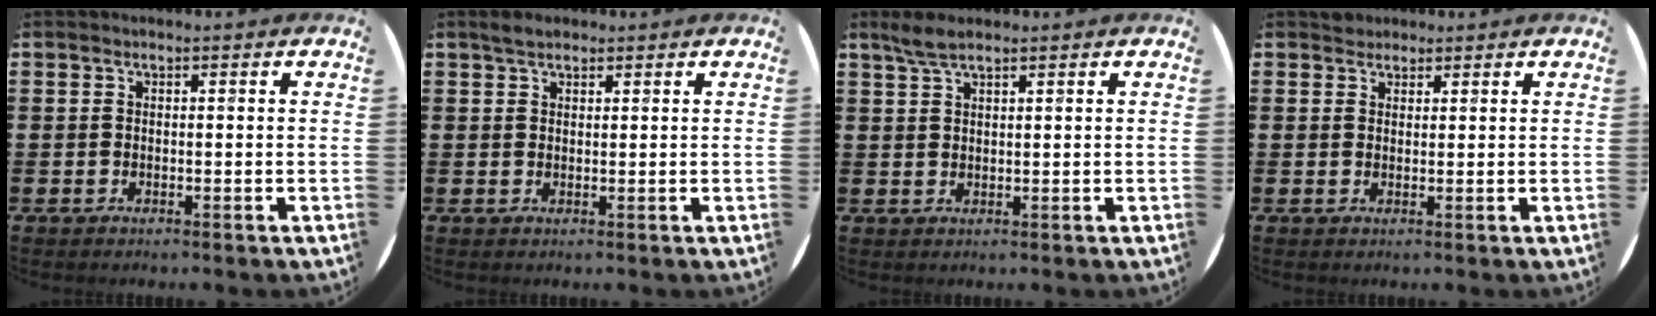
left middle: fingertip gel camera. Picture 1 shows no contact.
{"total": 1.7, "force": [1.4, 0.6, 0.7], "torque": [-0.007, 0.001, 0.024]}
{"total": 2.8, "force": [2.2, 0.5, 1.6], "torque": [-0.036, 0.003, 0.040]}
{"total": 1.6, "force": [1.5, 0.6, -0.1], "torque": [0.007, 0.001, 0.028]}